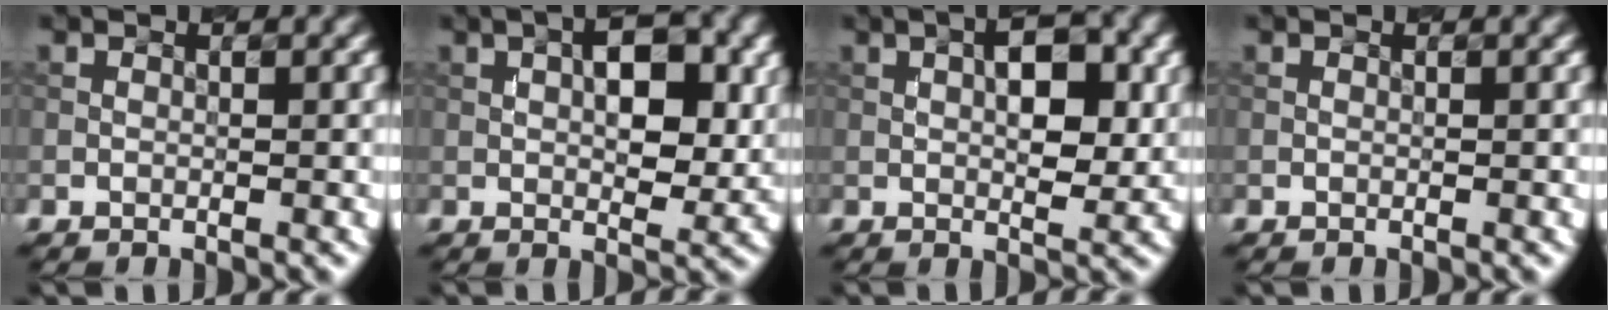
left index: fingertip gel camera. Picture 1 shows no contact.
{"total": 5.8, "force": [1.0, 2.6, 5.0], "torque": [-0.067, 0.003, 0.015]}
{"total": 5.1, "force": [0.9, 2.1, 4.6], "torque": [-0.067, 0.003, 0.012]}
{"total": 0.0}